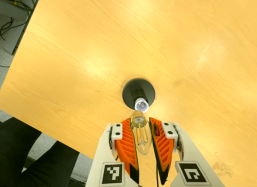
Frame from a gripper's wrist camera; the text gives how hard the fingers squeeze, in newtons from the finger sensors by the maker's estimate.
{"total": 20.7, "left": 22.9, "right": 18.4}